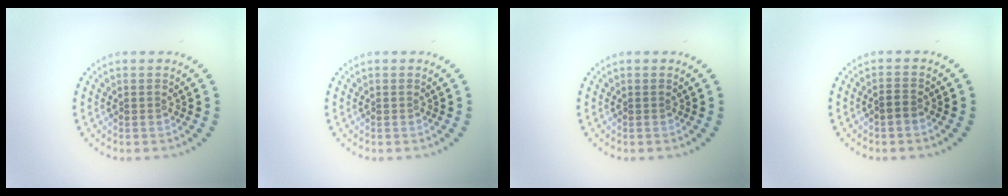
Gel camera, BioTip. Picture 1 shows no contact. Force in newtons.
{"total": 0.0}
{"total": 0.0}
{"total": 1.1, "press": 0.9, "slide": 0.6}